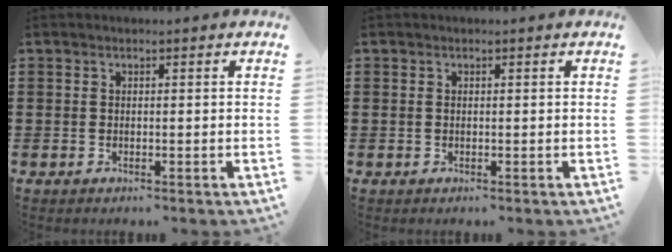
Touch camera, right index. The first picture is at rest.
{"total": 0.0}